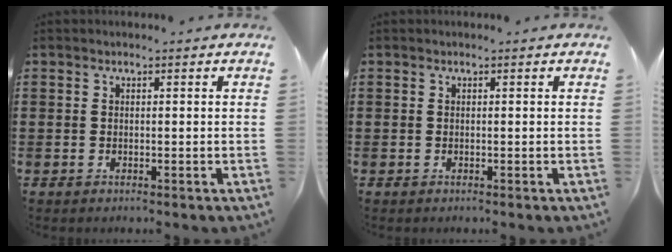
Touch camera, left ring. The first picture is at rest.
{"total": 0.0}